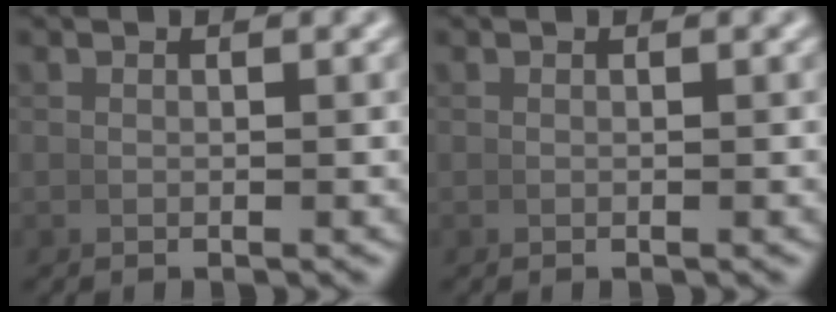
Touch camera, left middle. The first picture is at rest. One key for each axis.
{"total": 0.0}